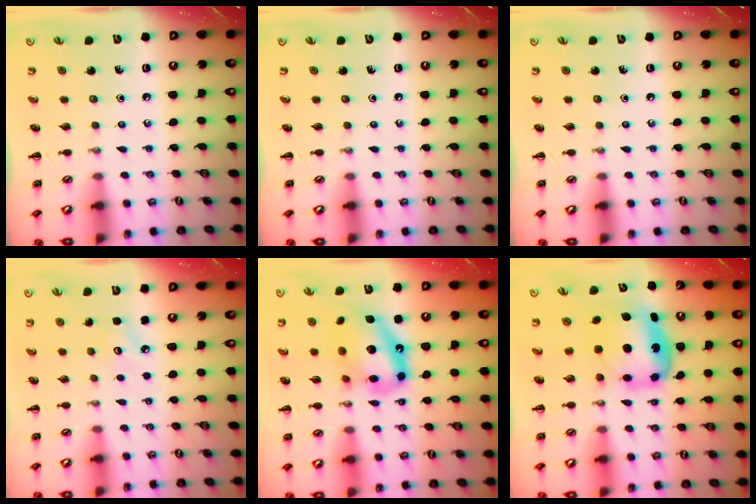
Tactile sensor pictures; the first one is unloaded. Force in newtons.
{"total": 0.0}
{"total": 0.0}
{"total": 3.5, "press": 3.4, "slide": 1.0}
{"total": 16.1, "press": 15.7, "slide": 3.4}
{"total": 6.3, "press": 6.1, "slide": 1.5}